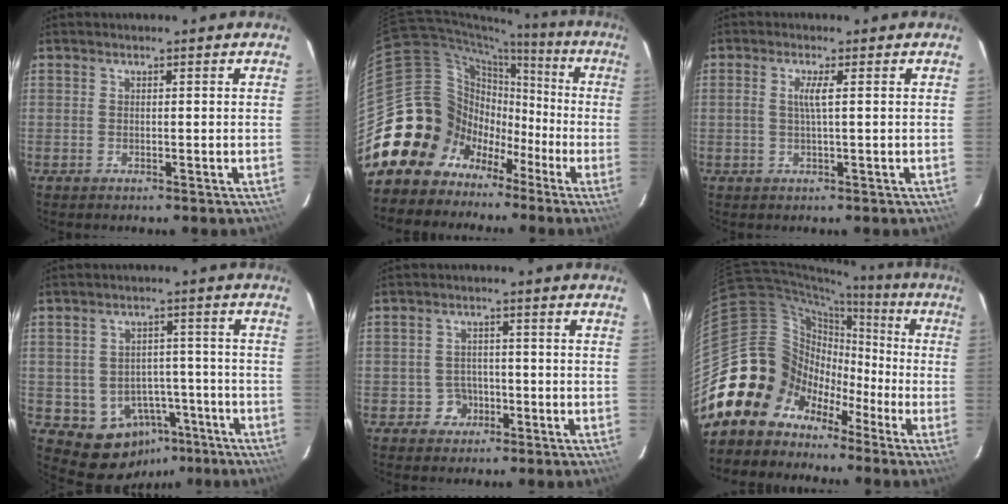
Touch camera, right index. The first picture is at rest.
{"total": 17.5, "force": [-8.1, 15.1, 3.5], "torque": [-0.087, 0.075, -0.129]}
{"total": 2.2, "force": [0.3, -0.4, 2.1], "torque": [-0.040, 0.001, 0.006]}
{"total": 10.2, "force": [-4.9, 8.4, 3.0], "torque": [-0.061, 0.041, -0.031]}
{"total": 3.6, "force": [-1.6, 3.2, 0.1], "torque": [-0.005, 0.016, -0.024]}
{"total": 16.8, "force": [-8.3, 14.2, 3.3], "torque": [-0.086, 0.062, -0.149]}